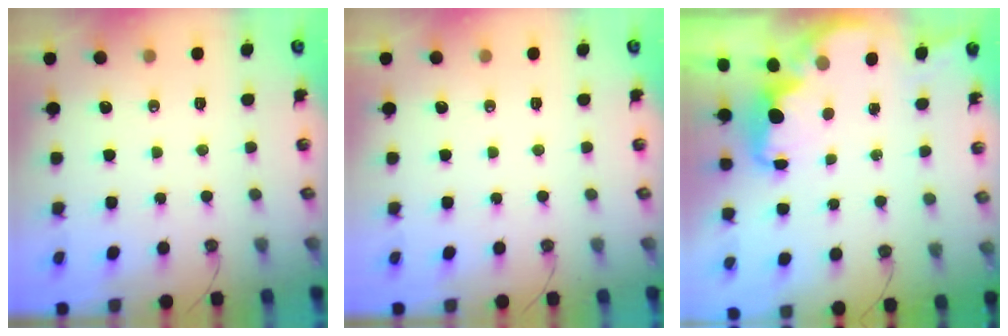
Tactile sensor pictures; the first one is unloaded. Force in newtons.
{"total": 0.0}
{"total": 2.2, "press": 2.1, "slide": 0.9}